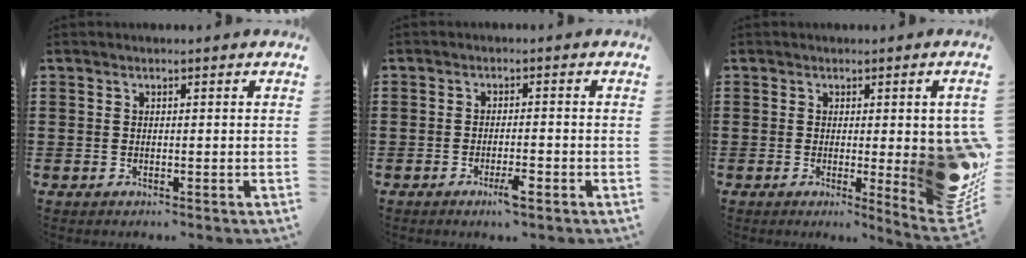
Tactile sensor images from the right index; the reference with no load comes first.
{"total": 3.2, "force": [-1.8, 0.3, 2.6], "torque": [-0.049, -0.004, -0.033]}
{"total": 9.2, "force": [-0.3, 2.5, 8.9], "torque": [-0.101, -0.021, 0.003]}